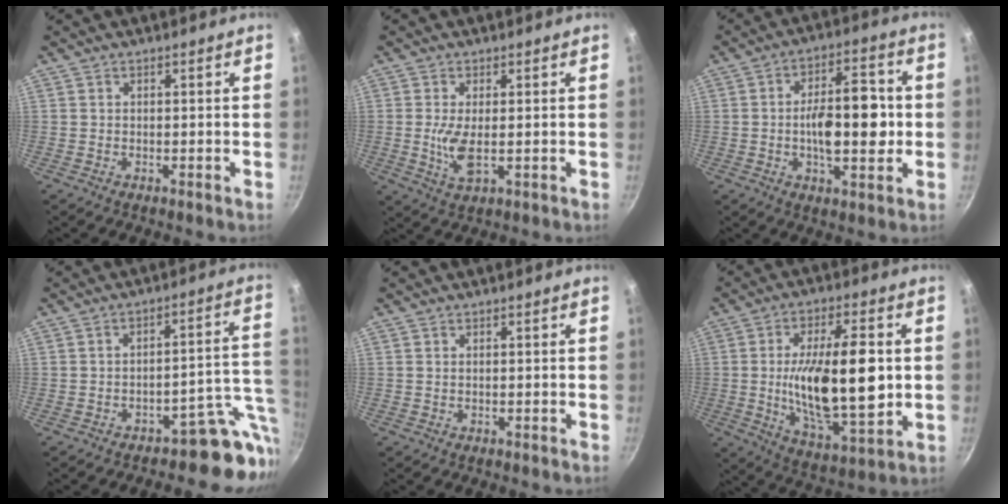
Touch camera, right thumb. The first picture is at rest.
{"total": 5.4, "force": [-0.2, 2.0, 5.0], "torque": [-0.105, -0.011, -0.001]}
{"total": 13.4, "force": [-1.0, 6.1, 11.8], "torque": [-0.162, 0.021, -0.019]}
{"total": 8.7, "force": [-4.7, 4.5, 5.8], "torque": [-0.015, 0.048, -0.070]}
{"total": 0.0}
{"total": 20.2, "force": [0.1, 7.9, 18.6], "torque": [-0.302, -0.013, 0.006]}